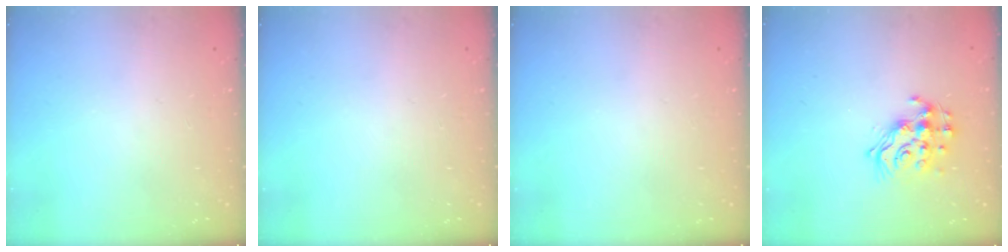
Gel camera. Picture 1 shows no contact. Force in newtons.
{"total": 0.0}
{"total": 0.0}
{"total": 13.5, "press": 13.5, "slide": 1.3}